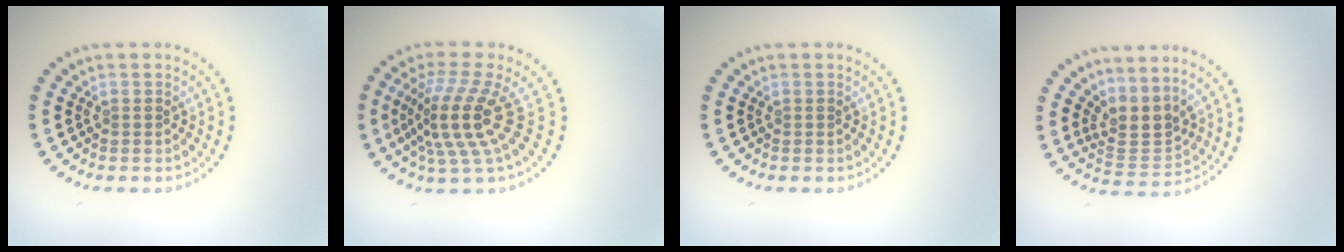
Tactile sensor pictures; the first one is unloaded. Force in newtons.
{"total": 5.1, "press": 3.6, "slide": 3.6}
{"total": 0.0}
{"total": 3.0, "press": 2.2, "slide": 2.0}